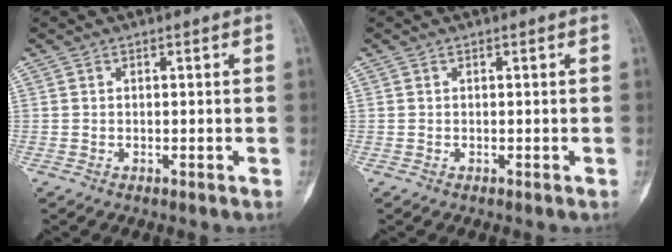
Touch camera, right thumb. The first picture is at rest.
{"total": 0.0}